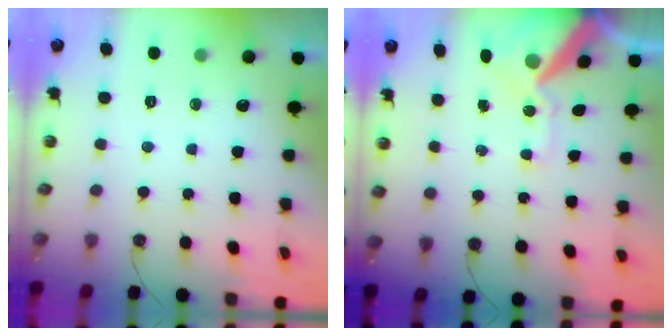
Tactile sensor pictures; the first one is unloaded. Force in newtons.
{"total": 13.1, "press": 13.0, "slide": 1.8}